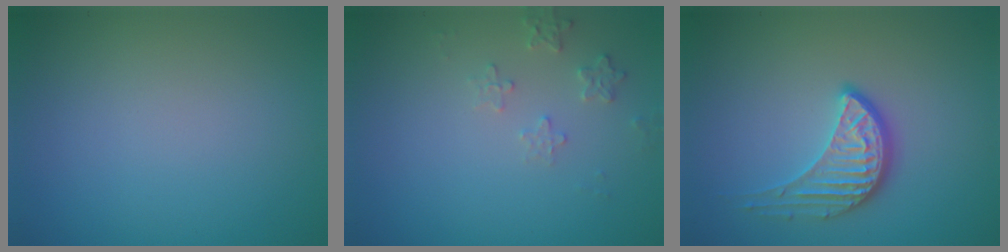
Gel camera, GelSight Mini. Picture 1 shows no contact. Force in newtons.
{"total": 1.6, "press": 1.6, "slide": 0.4}
{"total": 3.7, "press": 3.0, "slide": 2.2}